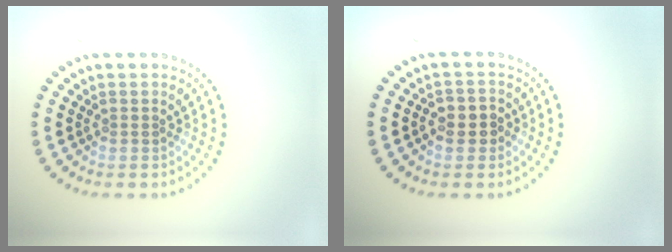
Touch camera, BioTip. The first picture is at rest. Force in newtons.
{"total": 2.3, "press": 2.2, "slide": 0.6}